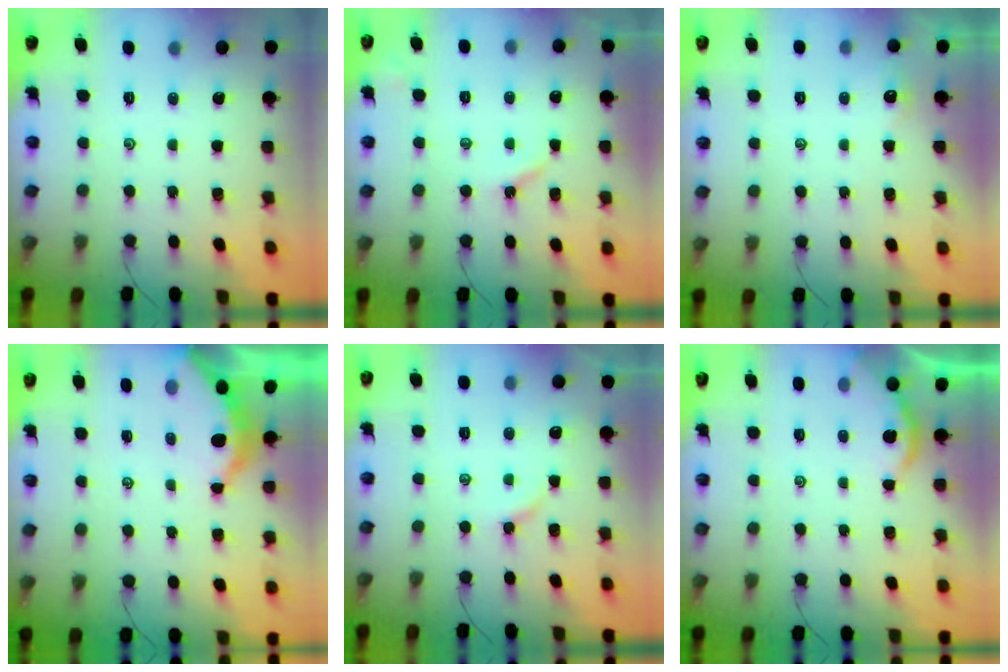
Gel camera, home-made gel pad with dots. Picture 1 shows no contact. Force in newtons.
{"total": 3.8, "press": 3.8, "slide": 0.3}
{"total": 2.4, "press": 2.4, "slide": 0.3}
{"total": 3.7, "press": 3.7, "slide": 0.4}
{"total": 3.2, "press": 3.2, "slide": 0.5}
{"total": 2.4, "press": 2.3, "slide": 0.5}